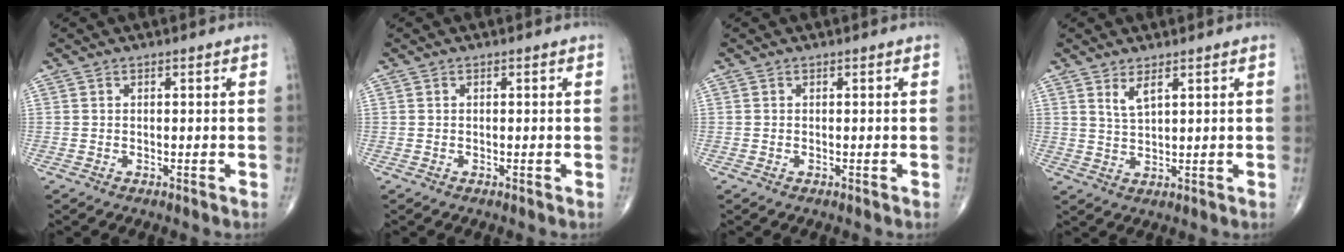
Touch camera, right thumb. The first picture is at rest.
{"total": 0.0}
{"total": 0.0}
{"total": 3.3, "force": [2.0, 1.0, 2.5], "torque": [-0.049, -0.014, 0.043]}